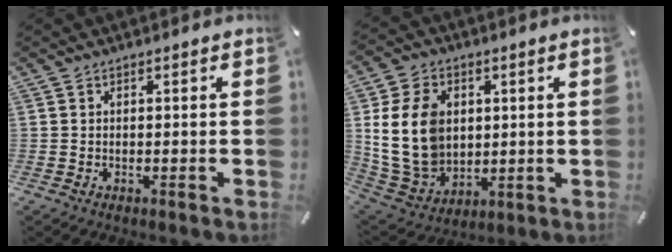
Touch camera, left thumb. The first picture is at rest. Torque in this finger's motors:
{"motor_torque": [2.20, 2.21, 2.20, -0.58, 0.27]}